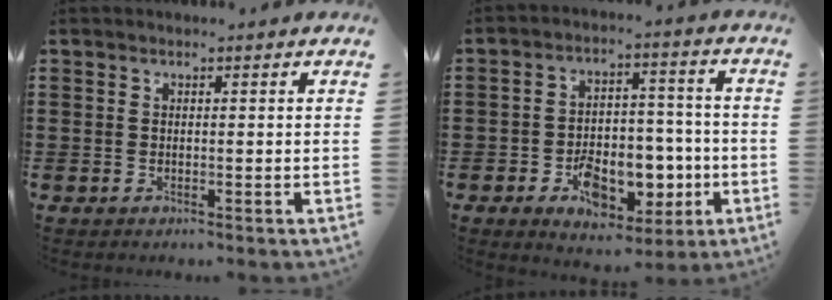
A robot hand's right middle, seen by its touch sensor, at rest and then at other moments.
{"total": 8.0, "force": [-3.3, 5.4, 4.9], "torque": [-0.066, 0.020, -0.057]}